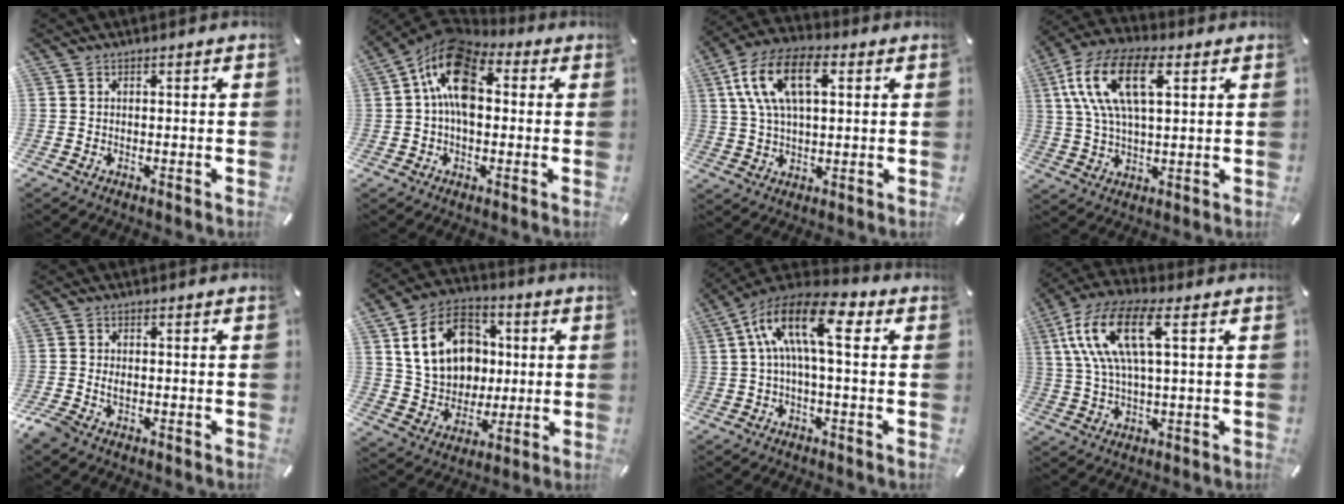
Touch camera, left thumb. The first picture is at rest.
{"total": 14.2, "force": [2.1, 8.8, 11.0], "torque": [-0.197, 0.002, 0.036]}
{"total": 14.6, "force": [4.9, 7.9, 11.3], "torque": [-0.239, 0.009, 0.084]}
{"total": 16.2, "force": [5.9, 8.0, 12.8], "torque": [-0.283, 0.009, 0.102]}
{"total": 2.7, "force": [-1.1, 1.7, 1.8], "torque": [-0.037, 0.003, -0.020]}
{"total": 17.5, "force": [3.2, 14.5, 9.2], "torque": [-0.167, 0.009, 0.066]}
{"total": 14.4, "force": [3.2, 5.9, 12.8], "torque": [-0.258, -0.015, 0.053]}
{"total": 14.2, "force": [4.9, 5.2, 12.3], "torque": [-0.264, 0.002, 0.085]}